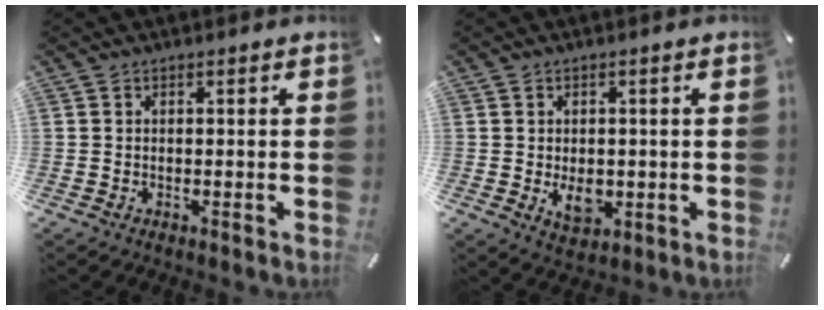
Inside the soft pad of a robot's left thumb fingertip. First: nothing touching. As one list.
[{"total": 5.3, "force": [-0.8, 3.8, 3.7], "torque": [-0.059, -0.006, -0.013]}]